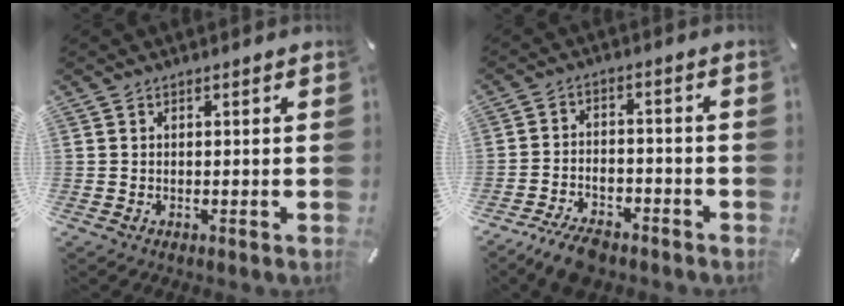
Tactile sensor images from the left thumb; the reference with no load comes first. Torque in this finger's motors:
{"motor_torque": [-0.56, 0.68, 0.08, 0.31, 0.02]}